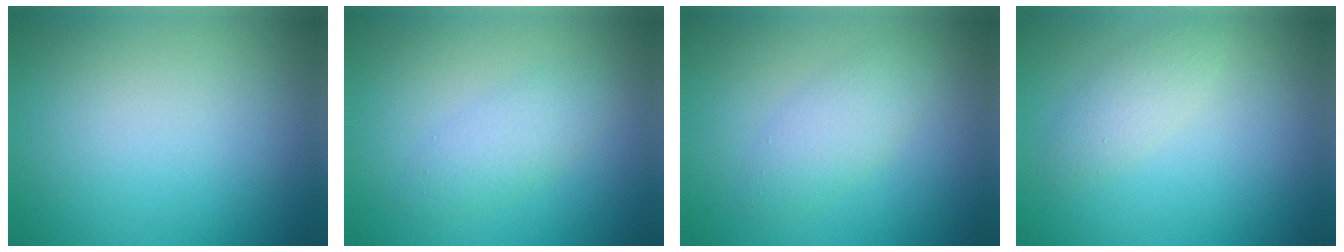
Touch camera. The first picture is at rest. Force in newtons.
{"total": 2.4, "press": 2.4, "slide": 0.1}
{"total": 2.7, "press": 2.7, "slide": 0.2}
{"total": 1.9, "press": 1.9, "slide": 0.0}